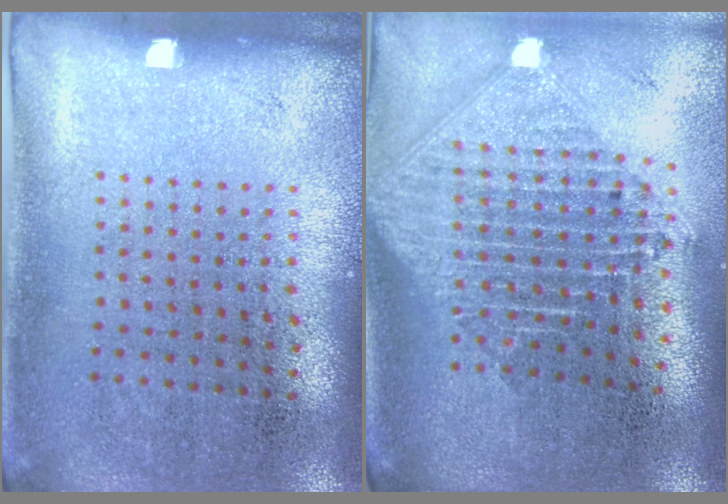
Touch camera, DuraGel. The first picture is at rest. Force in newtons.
{"total": 2.5, "press": 1.9, "slide": 1.5}